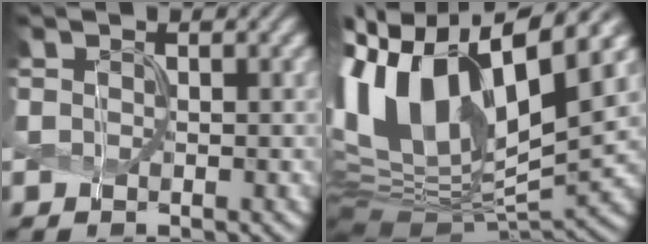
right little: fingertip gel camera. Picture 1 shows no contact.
{"total": 15.2, "force": [3.9, 7.3, 12.8], "torque": [-0.258, 0.011, 0.076]}